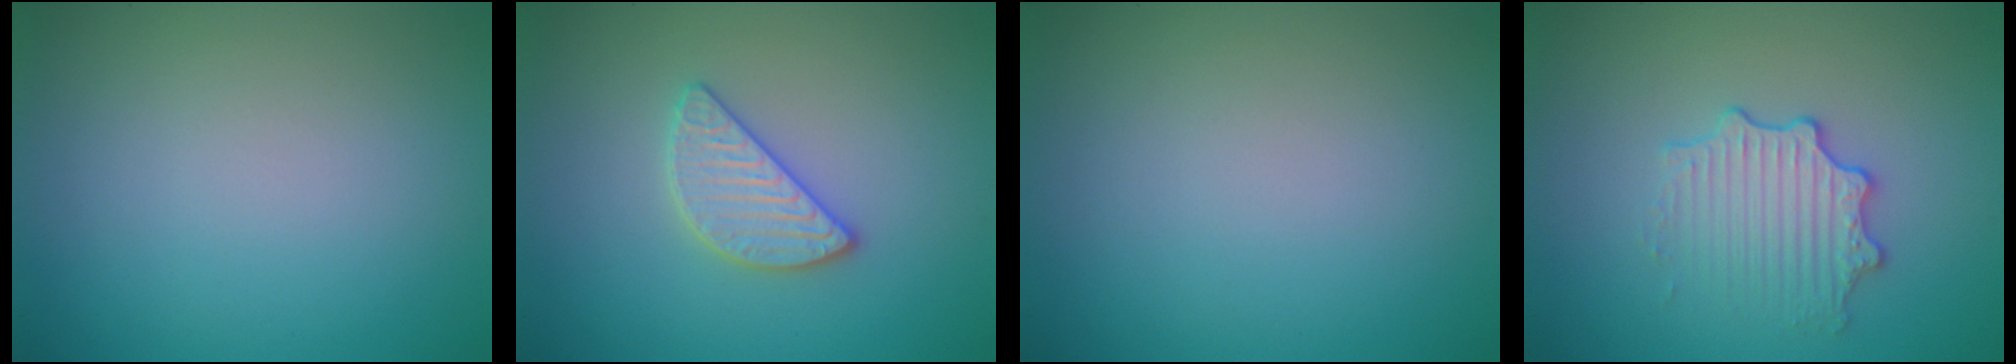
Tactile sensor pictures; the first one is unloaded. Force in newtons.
{"total": 2.8, "press": 2.7, "slide": 0.5}
{"total": 0.0}
{"total": 3.0, "press": 2.7, "slide": 1.1}